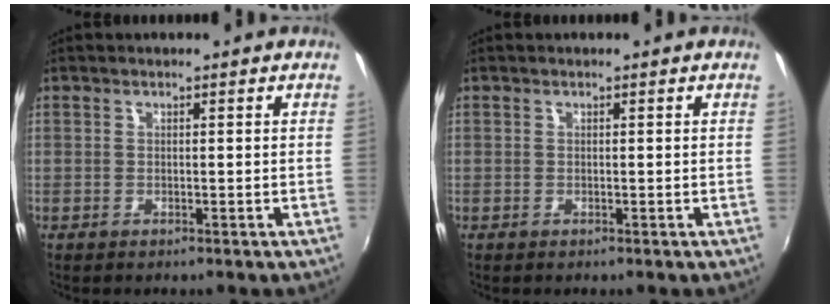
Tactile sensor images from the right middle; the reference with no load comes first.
{"total": 0.0}